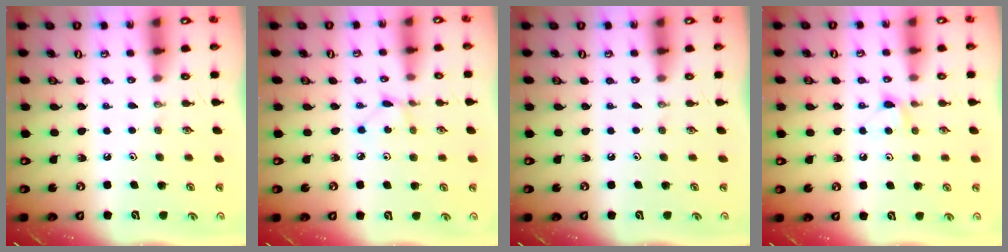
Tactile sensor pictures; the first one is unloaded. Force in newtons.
{"total": 1.3, "press": 1.3, "slide": 0.1}
{"total": 0.0}
{"total": 4.7, "press": 4.7, "slide": 0.6}